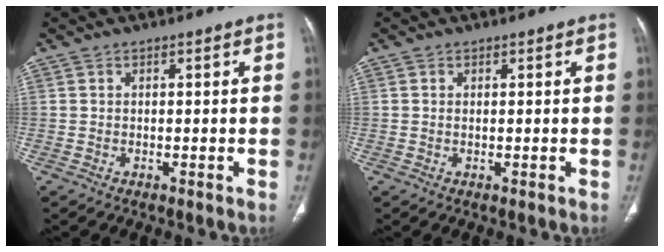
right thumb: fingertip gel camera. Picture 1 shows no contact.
{"total": 0.0}